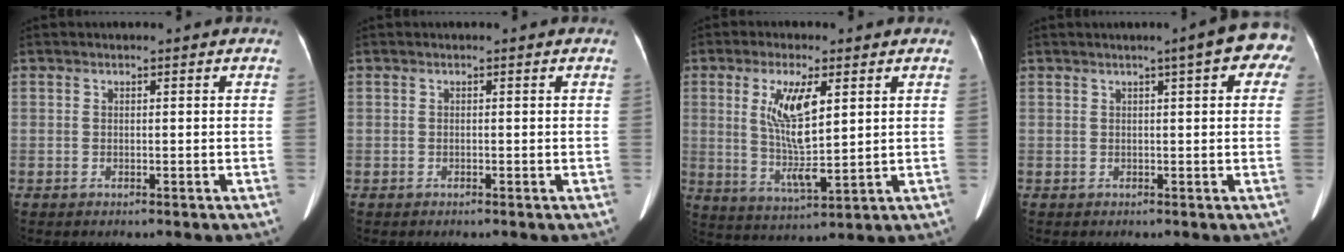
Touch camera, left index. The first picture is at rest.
{"total": 0.0}
{"total": 9.3, "force": [2.4, 1.8, 8.8], "torque": [-0.178, -0.010, 0.048]}
{"total": 7.3, "force": [3.8, 1.4, 6.1], "torque": [-0.066, 0.021, 0.033]}